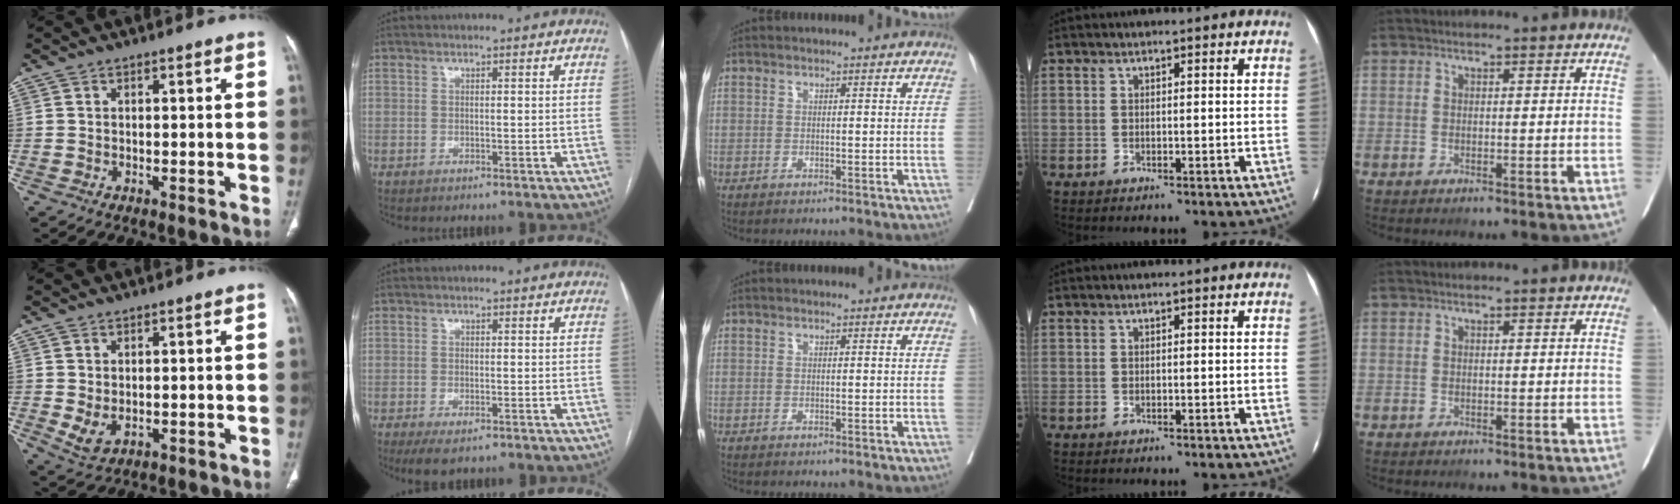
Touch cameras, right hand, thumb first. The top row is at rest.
{"thumb": {"total": 3.2, "force": [-0.1, 2.1, 2.4], "torque": [-0.047, -0.005, 0.013]}, "index": {"total": 3.7, "force": [-2.3, 1.3, 2.6], "torque": [-0.047, -0.007, -0.032]}}